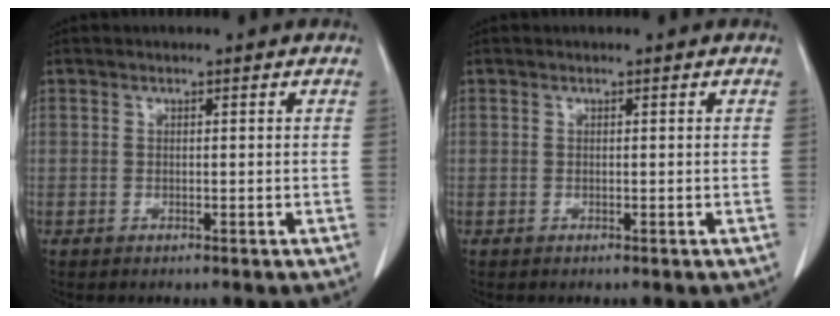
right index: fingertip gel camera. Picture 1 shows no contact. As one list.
[{"total": 0.0}]